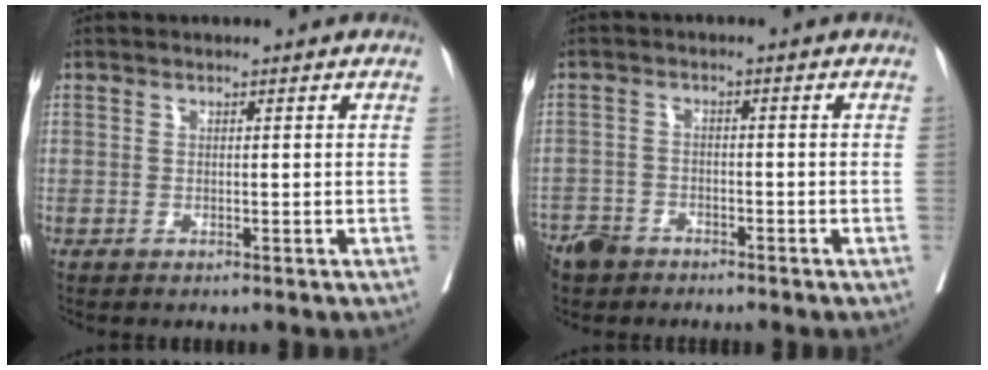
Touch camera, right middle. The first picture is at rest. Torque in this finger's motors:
{"motor_torque": [0.23, -0.78, 0.56, 0.15]}